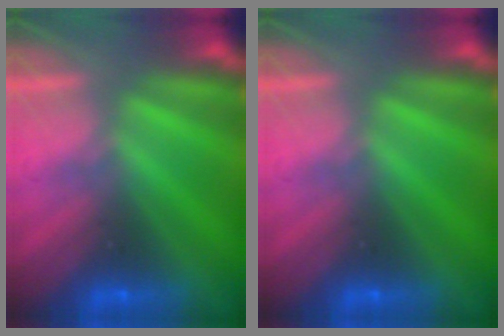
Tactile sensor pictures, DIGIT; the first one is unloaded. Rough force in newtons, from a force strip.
{"total": 0.0}